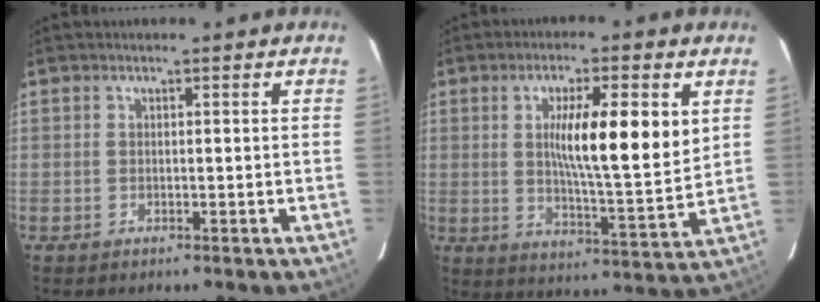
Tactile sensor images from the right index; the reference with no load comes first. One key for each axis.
{"total": 13.0, "fx": 3.4, "fy": 1.6, "fz": 12.4, "tx": -0.202, "ty": -0.006, "tz": 0.055}